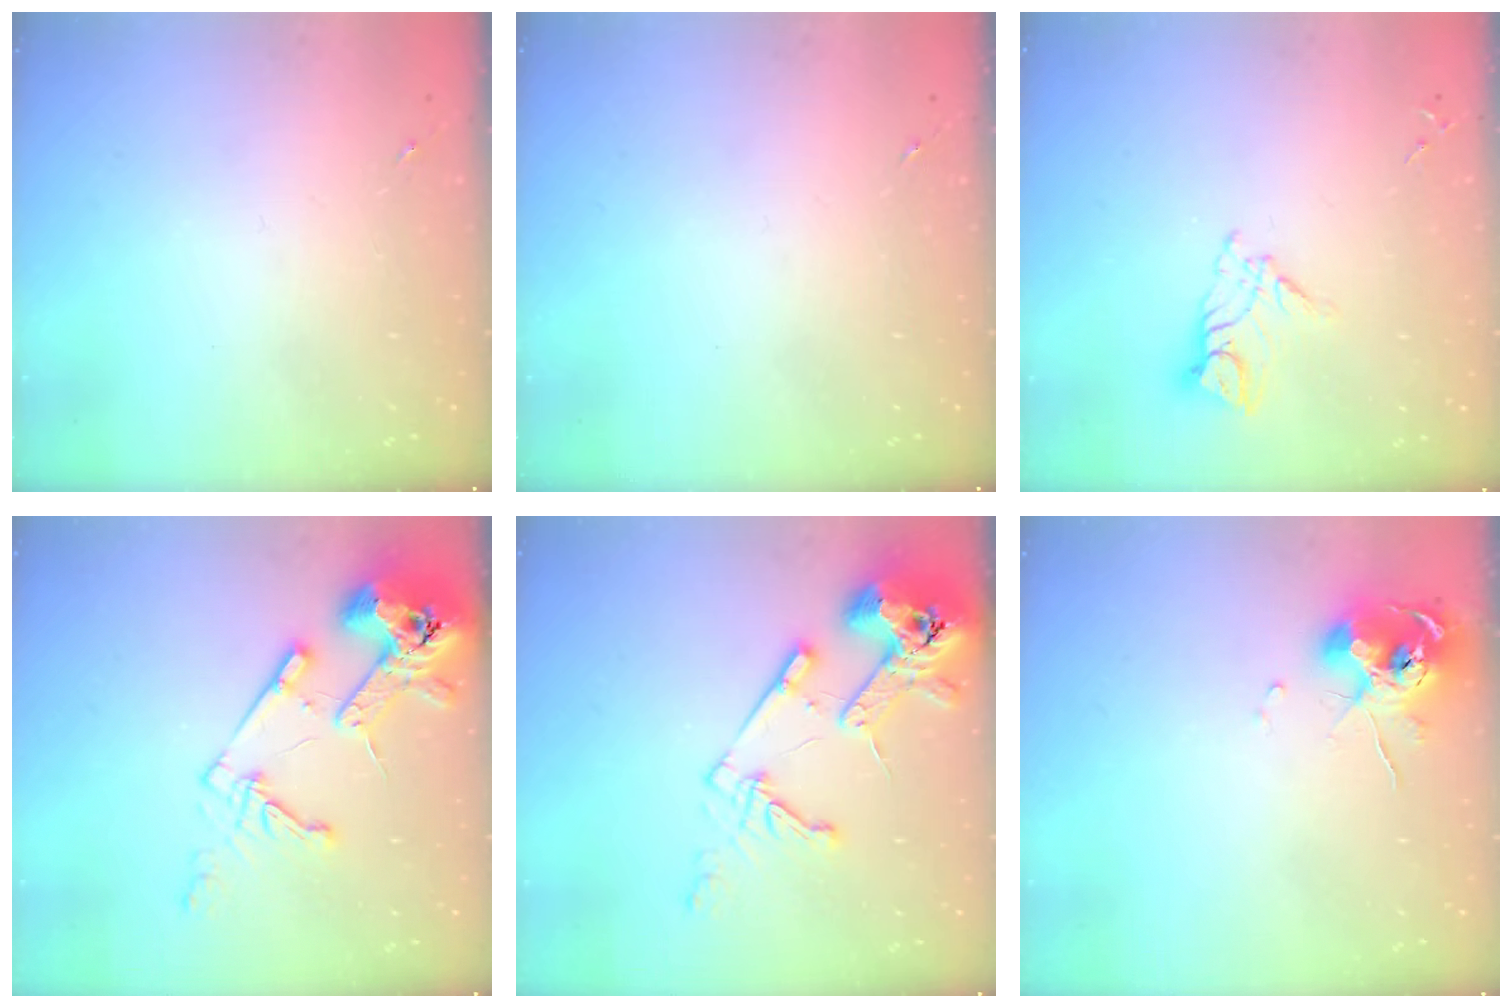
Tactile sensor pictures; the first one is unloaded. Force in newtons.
{"total": 0.0}
{"total": 9.7, "press": 9.6, "slide": 0.9}
{"total": 16.7, "press": 16.5, "slide": 2.2}
{"total": 16.7, "press": 16.5, "slide": 2.2}
{"total": 10.3, "press": 10.2, "slide": 1.5}